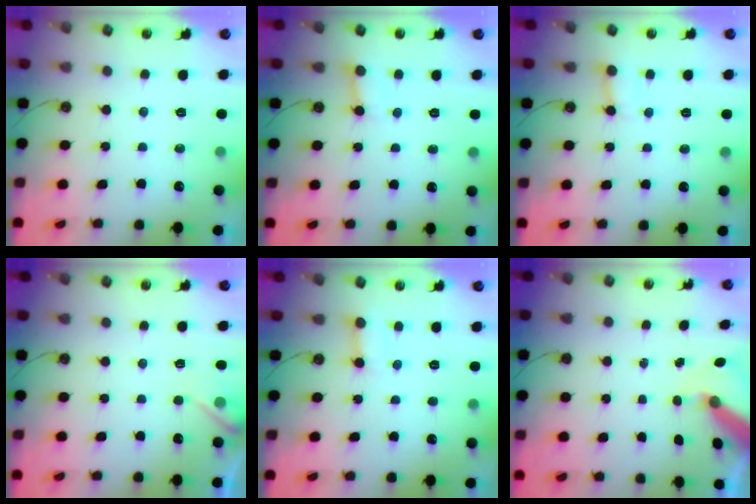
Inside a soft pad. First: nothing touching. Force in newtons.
{"total": 2.7, "press": 2.7, "slide": 0.3}
{"total": 5.0, "press": 5.0, "slide": 0.4}
{"total": 4.6, "press": 4.6, "slide": 0.7}
{"total": 2.6, "press": 2.6, "slide": 0.3}
{"total": 6.9, "press": 6.9, "slide": 0.9}